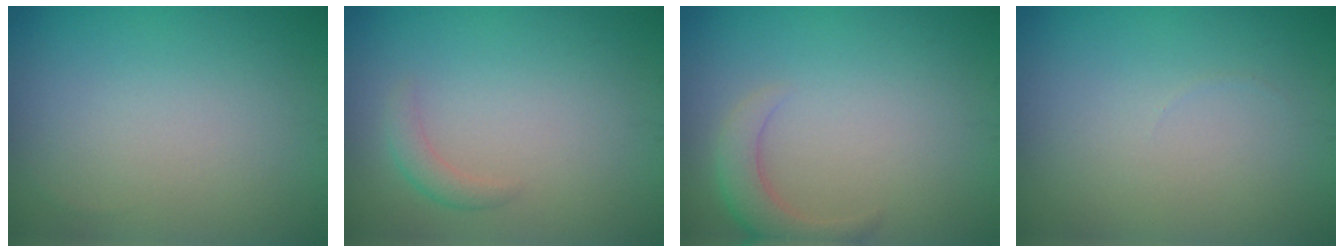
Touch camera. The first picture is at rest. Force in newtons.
{"total": 1.4, "press": 1.4, "slide": 0.0}
{"total": 2.7, "press": 2.7, "slide": 0.3}
{"total": 0.0}